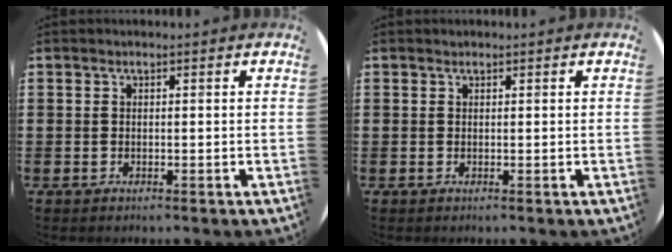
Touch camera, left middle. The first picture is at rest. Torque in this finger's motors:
{"motor_torque": [-0.05, 0.10, -0.04, -0.01]}